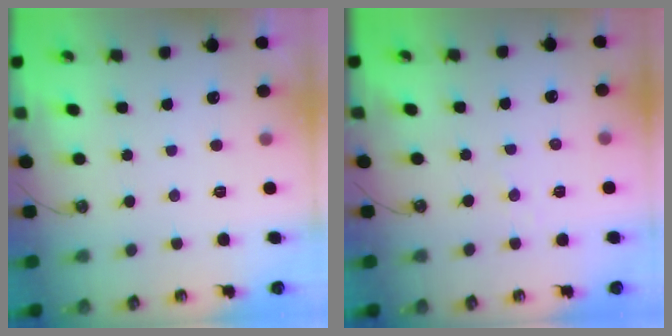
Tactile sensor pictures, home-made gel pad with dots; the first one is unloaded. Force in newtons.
{"total": 2.9, "press": 2.9, "slide": 0.3}